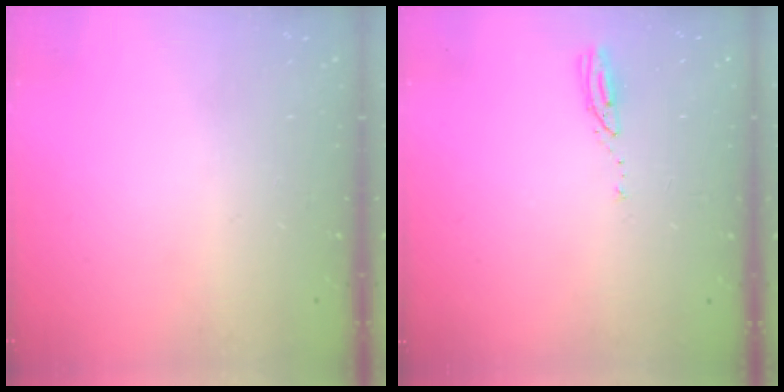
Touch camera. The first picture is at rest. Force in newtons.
{"total": 3.0, "press": 2.9, "slide": 0.3}